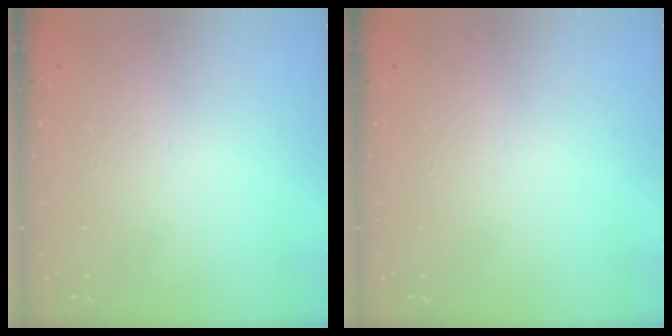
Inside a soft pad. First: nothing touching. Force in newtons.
{"total": 0.0}